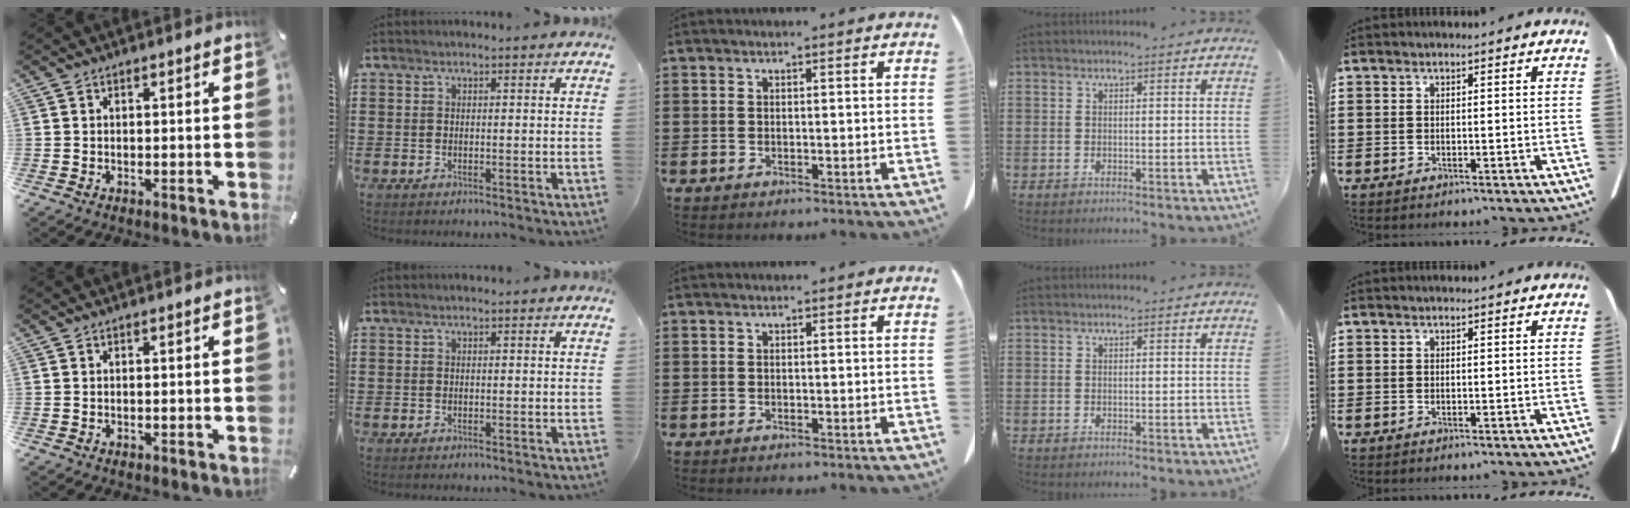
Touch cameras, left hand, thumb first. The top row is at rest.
{}